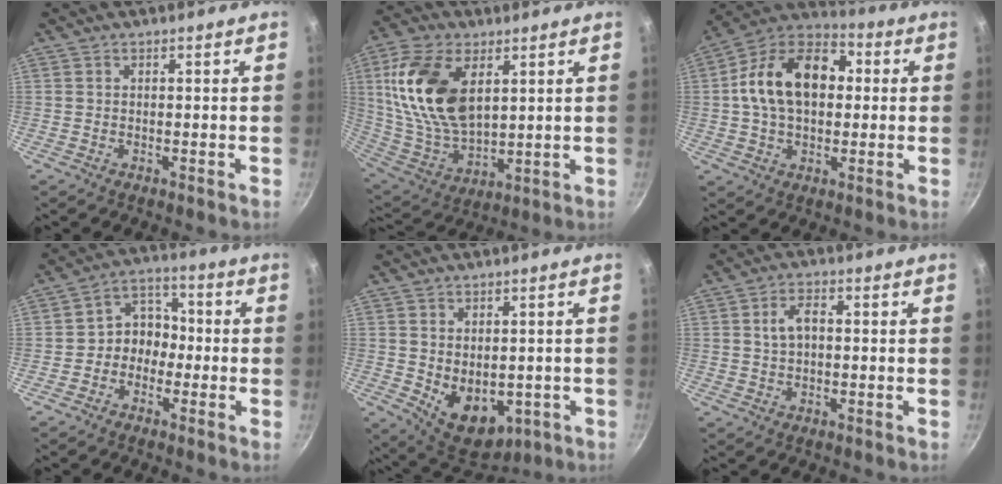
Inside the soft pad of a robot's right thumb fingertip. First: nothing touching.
{"total": 19.8, "force": [5.9, 11.4, 15.1], "torque": [-0.282, -0.022, 0.125]}
{"total": 17.5, "force": [1.8, 11.5, 13.1], "torque": [-0.191, 0.033, 0.011]}
{"total": 6.9, "force": [-1.7, 5.7, 3.4], "torque": [-0.006, 0.035, -0.042]}
{"total": 10.7, "force": [-1.4, 7.4, 7.7], "torque": [-0.087, -0.015, 0.005]}
{"total": 4.4, "force": [0.4, 2.6, 3.5], "torque": [-0.062, 0.015, 0.005]}